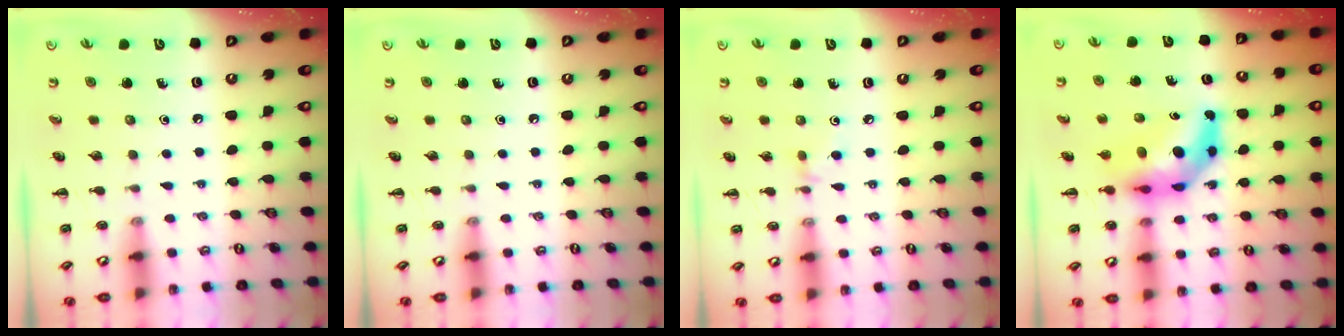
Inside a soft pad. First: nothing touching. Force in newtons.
{"total": 0.0}
{"total": 2.9, "press": 2.8, "slide": 0.9}
{"total": 8.7, "press": 8.3, "slide": 2.6}